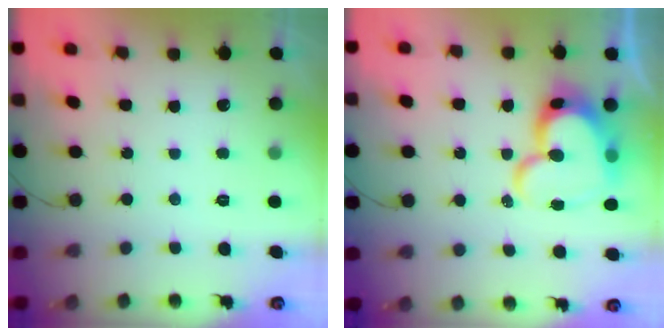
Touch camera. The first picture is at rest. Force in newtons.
{"total": 19.0, "press": 19.0, "slide": 1.3}